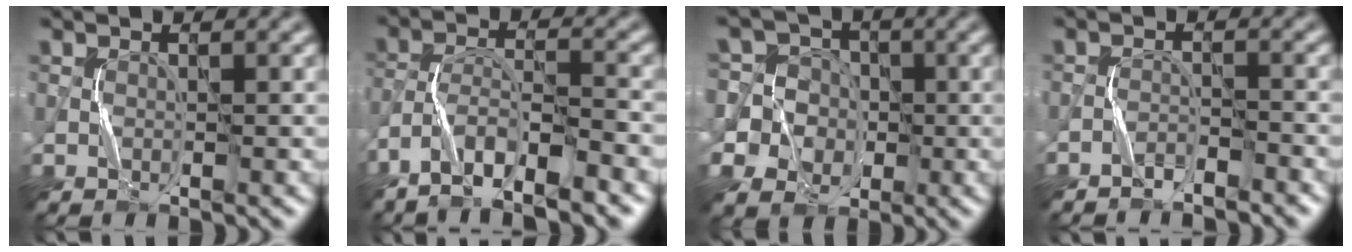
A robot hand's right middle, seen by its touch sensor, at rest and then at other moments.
{"total": 7.9, "force": [-6.2, 1.6, 4.6], "torque": [-0.083, -0.004, -0.107]}
{"total": 10.2, "force": [-0.7, 9.7, 2.9], "torque": [-0.096, 0.033, -0.038]}
{"total": 1.8, "force": [-1.7, 0.2, 0.2], "torque": [-0.003, 0.005, -0.035]}